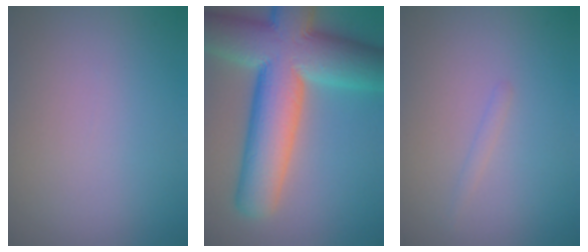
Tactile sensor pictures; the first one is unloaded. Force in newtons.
{"total": 14.6, "press": 14.5, "slide": 0.7}
{"total": 0.6, "press": 0.6, "slide": 0.0}